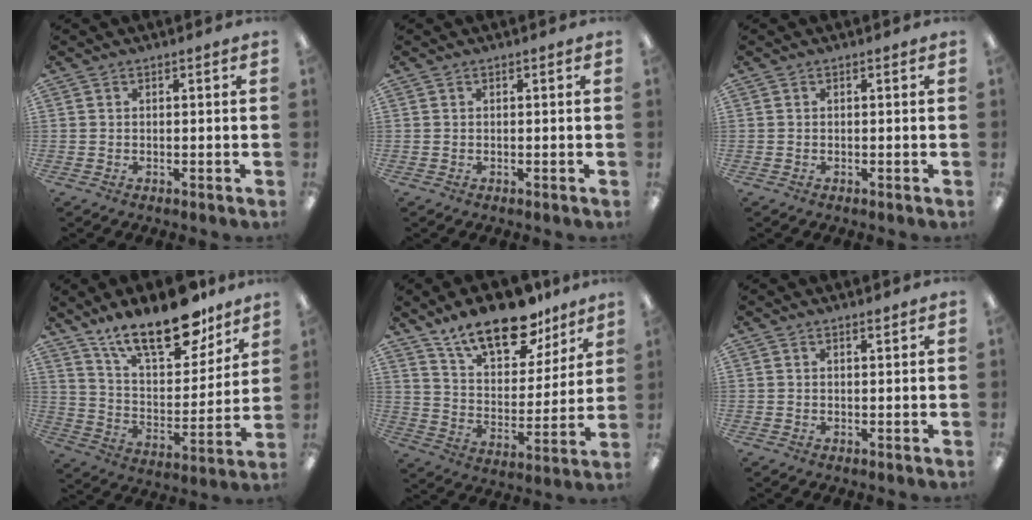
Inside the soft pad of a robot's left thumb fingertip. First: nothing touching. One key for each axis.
{"total": 0.0}
{"total": 0.0}
{"total": 21.1, "fx": 15.3, "fy": 8.2, "fz": 12.0, "tx": -0.194, "ty": -0.094, "tz": 0.265}
{"total": 19.7, "fx": 14.3, "fy": 8.7, "fz": 10.3, "tx": -0.170, "ty": -0.083, "tz": 0.248}
{"total": 1.0, "fx": 1.0, "fy": 0.0, "fz": 0.3, "tx": -0.006, "ty": -0.001, "tz": 0.017}